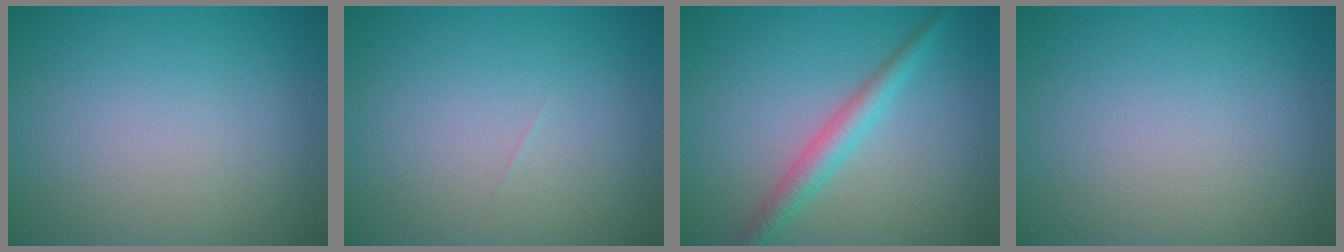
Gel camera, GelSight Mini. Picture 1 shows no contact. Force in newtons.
{"total": 0.0}
{"total": 2.8, "press": 2.8, "slide": 0.1}
{"total": 0.0}